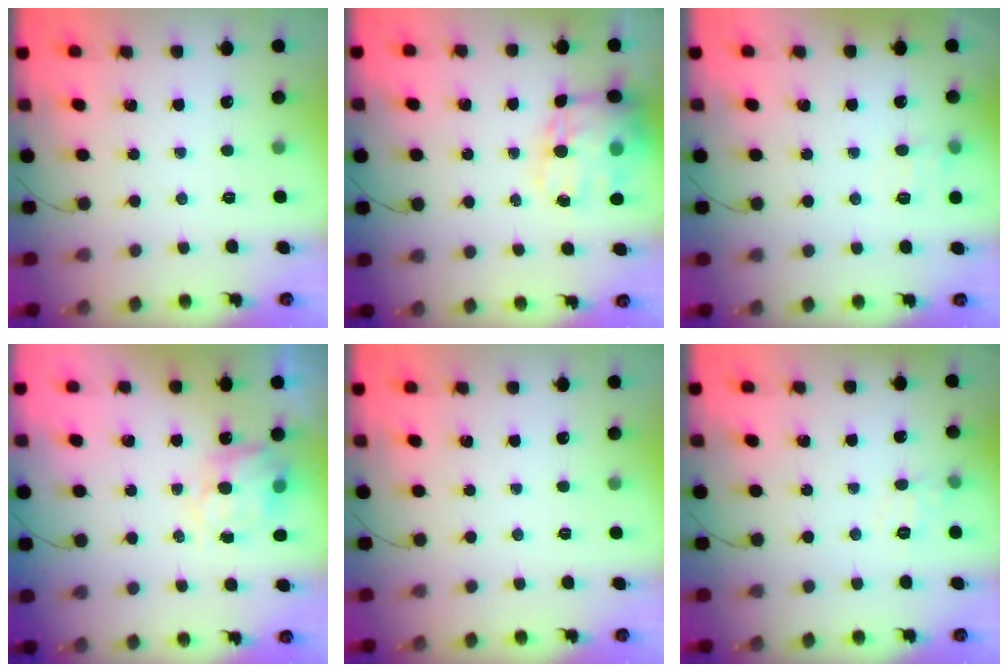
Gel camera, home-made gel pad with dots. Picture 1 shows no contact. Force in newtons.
{"total": 17.0, "press": 16.5, "slide": 3.9}
{"total": 6.5, "press": 6.2, "slide": 1.8}
{"total": 8.7, "press": 8.6, "slide": 0.7}
{"total": 0.0}
{"total": 6.7, "press": 6.5, "slide": 1.5}